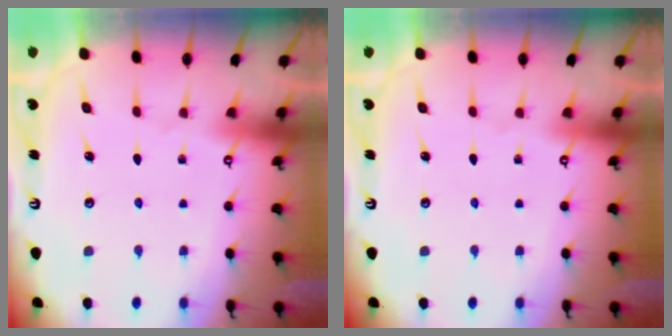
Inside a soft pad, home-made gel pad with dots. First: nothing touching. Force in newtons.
{"total": 0.0}